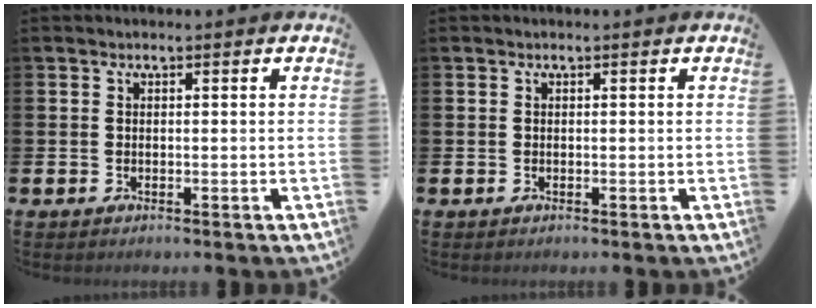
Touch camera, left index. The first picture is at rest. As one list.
[{"total": 0.0}]